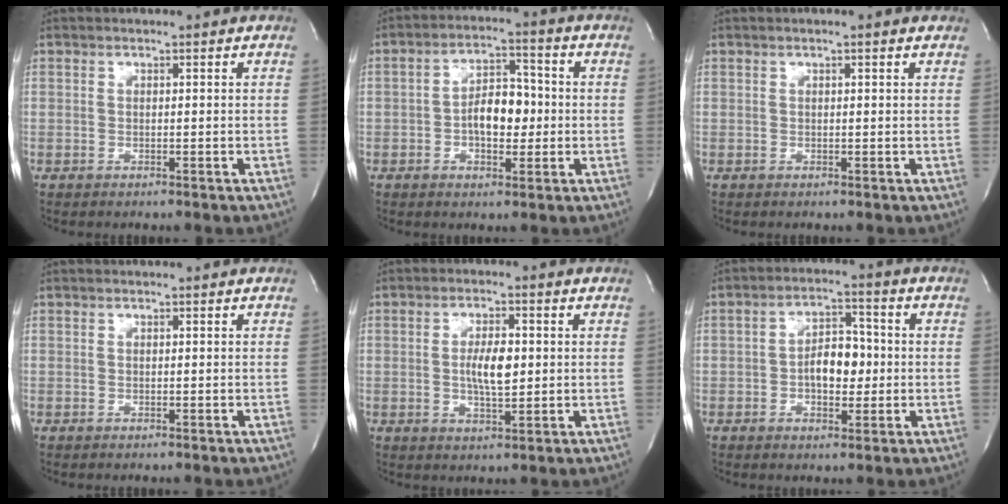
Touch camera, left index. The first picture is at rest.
{"total": 7.1, "force": [-0.9, 3.6, 6.0], "torque": [-0.104, 0.016, -0.017]}
{"total": 1.3, "force": [0.9, 0.1, 1.0], "torque": [-0.016, 0.011, 0.010]}
{"total": 0.0}
{"total": 5.5, "force": [0.2, 1.7, 5.2], "torque": [-0.096, 0.000, 0.005]}
{"total": 6.6, "force": [-0.7, 3.5, 5.6], "torque": [-0.093, 0.014, -0.013]}